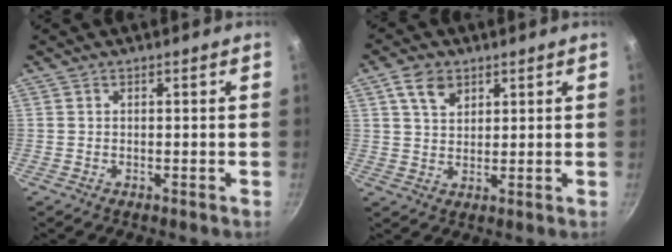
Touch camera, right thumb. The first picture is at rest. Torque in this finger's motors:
{"motor_torque": [-0.28, 0.44, -0.33, 0.16, 0.12]}